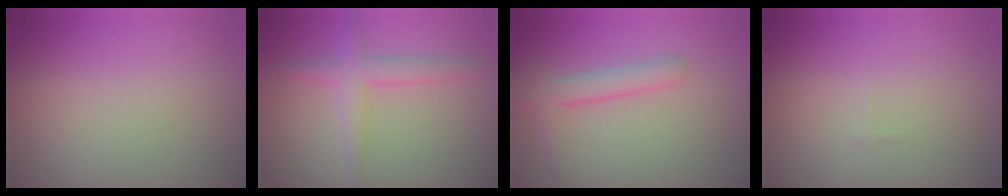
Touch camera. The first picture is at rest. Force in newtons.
{"total": 3.0, "press": 3.0, "slide": 0.1}
{"total": 2.5, "press": 2.5, "slide": 0.0}
{"total": 0.0}